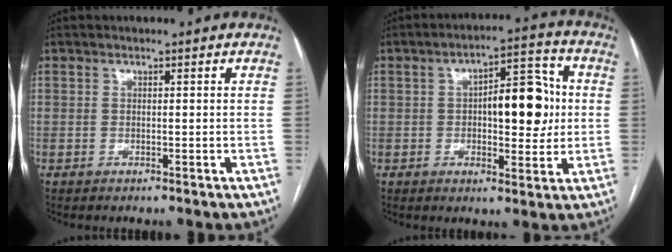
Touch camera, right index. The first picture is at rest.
{"total": 10.8, "force": [0.6, 4.1, 10.0], "torque": [-0.140, 0.024, 0.011]}